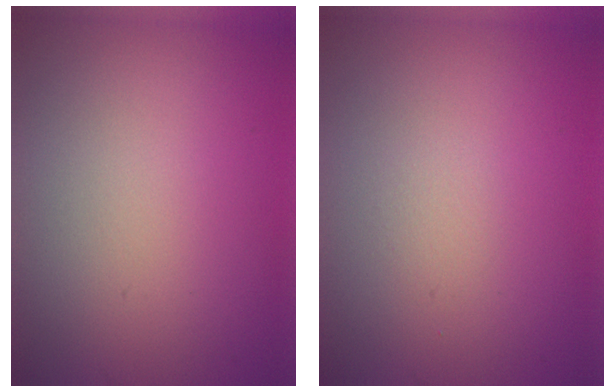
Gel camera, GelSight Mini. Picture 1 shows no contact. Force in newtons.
{"total": 0.5, "press": 0.5, "slide": 0.1}